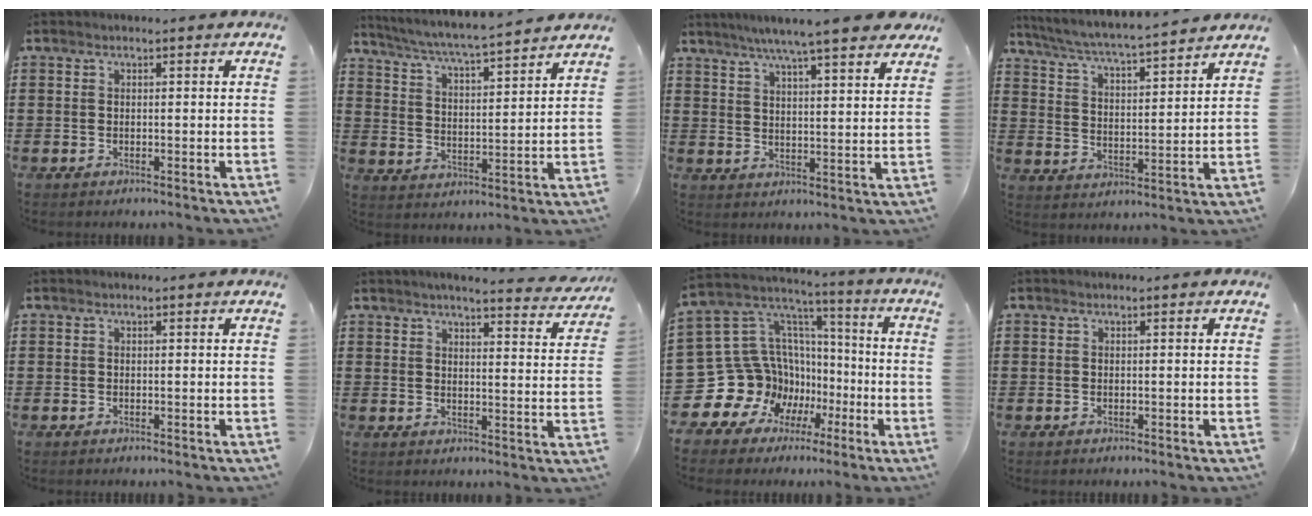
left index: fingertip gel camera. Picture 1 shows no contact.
{"total": 4.8, "force": [4.5, -0.6, 1.6], "torque": [-0.053, -0.038, 0.071]}
{"total": 6.9, "force": [5.9, -0.1, 3.4], "torque": [-0.087, -0.024, 0.102]}
{"total": 4.7, "force": [4.4, -0.6, 1.6], "torque": [-0.053, -0.037, 0.067]}
{"total": 0.0}
{"total": 4.0, "force": [3.8, -0.3, 1.4], "torque": [-0.042, -0.022, 0.065]}
{"total": 16.4, "force": [-4.7, 14.5, 6.2], "torque": [-0.186, -0.028, -0.027]}
{"total": 0.0}